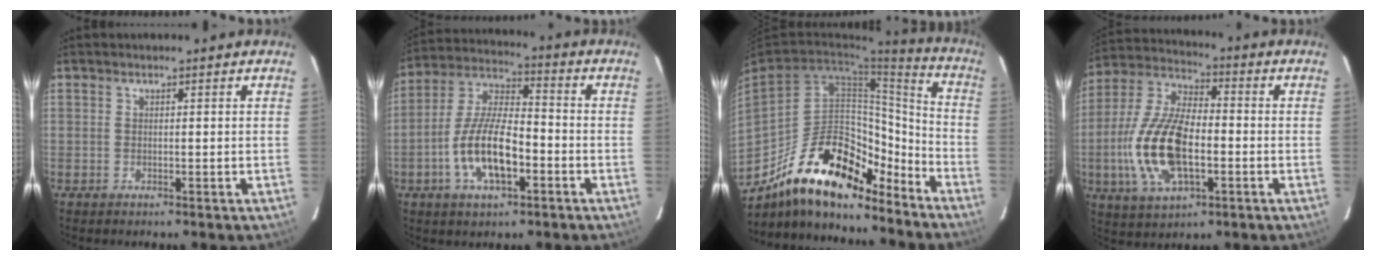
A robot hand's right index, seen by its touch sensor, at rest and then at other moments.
{"total": 13.1, "force": [-4.5, 5.2, 11.1], "torque": [-0.229, 0.004, -0.083]}
{"total": 23.8, "force": [-17.4, 9.4, 13.2], "torque": [-0.234, 0.025, -0.272]}
{"total": 17.3, "force": [-3.7, 8.2, 14.8], "torque": [-0.319, -0.001, -0.068]}